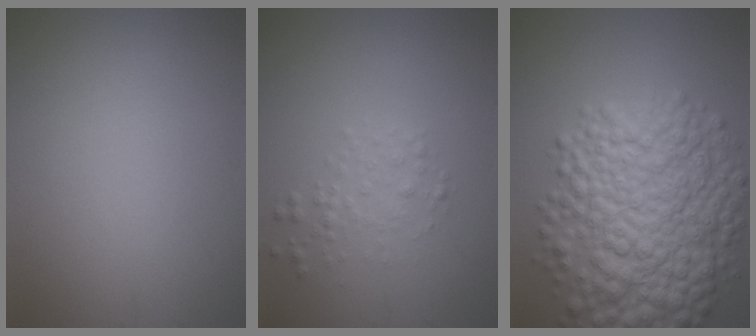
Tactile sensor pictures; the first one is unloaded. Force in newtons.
{"total": 1.6, "press": 1.6, "slide": 0.0}
{"total": 10.8, "press": 10.8, "slide": 0.3}